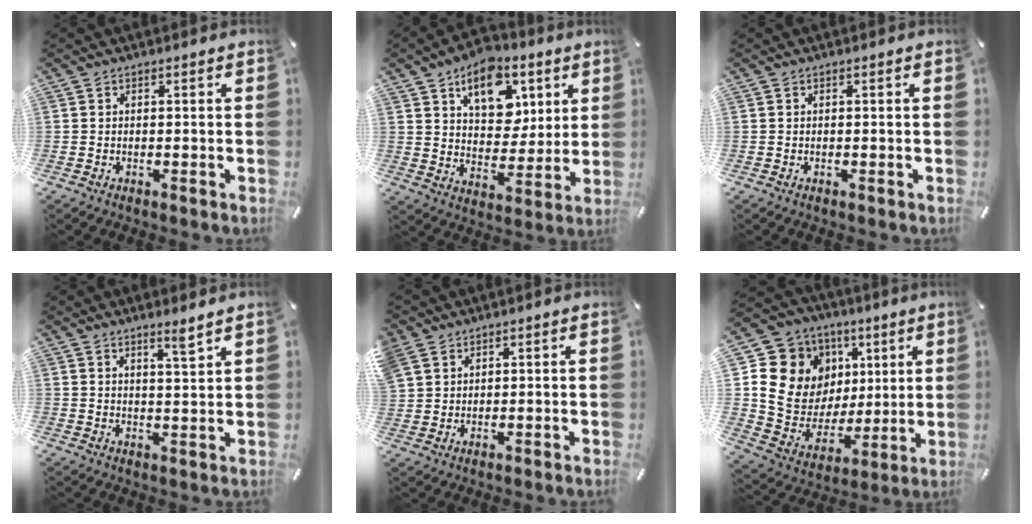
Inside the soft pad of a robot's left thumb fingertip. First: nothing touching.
{"total": 14.0, "force": [7.3, 9.7, 7.0], "torque": [-0.096, -0.035, 0.130]}
{"total": 0.0}
{"total": 4.4, "force": [3.7, -0.3, 2.4], "torque": [-0.039, -0.029, 0.060]}
{"total": 4.5, "force": [2.9, 3.4, 0.7], "torque": [-0.024, -0.001, 0.059]}
{"total": 14.3, "force": [4.2, 13.2, 3.3], "torque": [-0.041, -0.049, 0.099]}